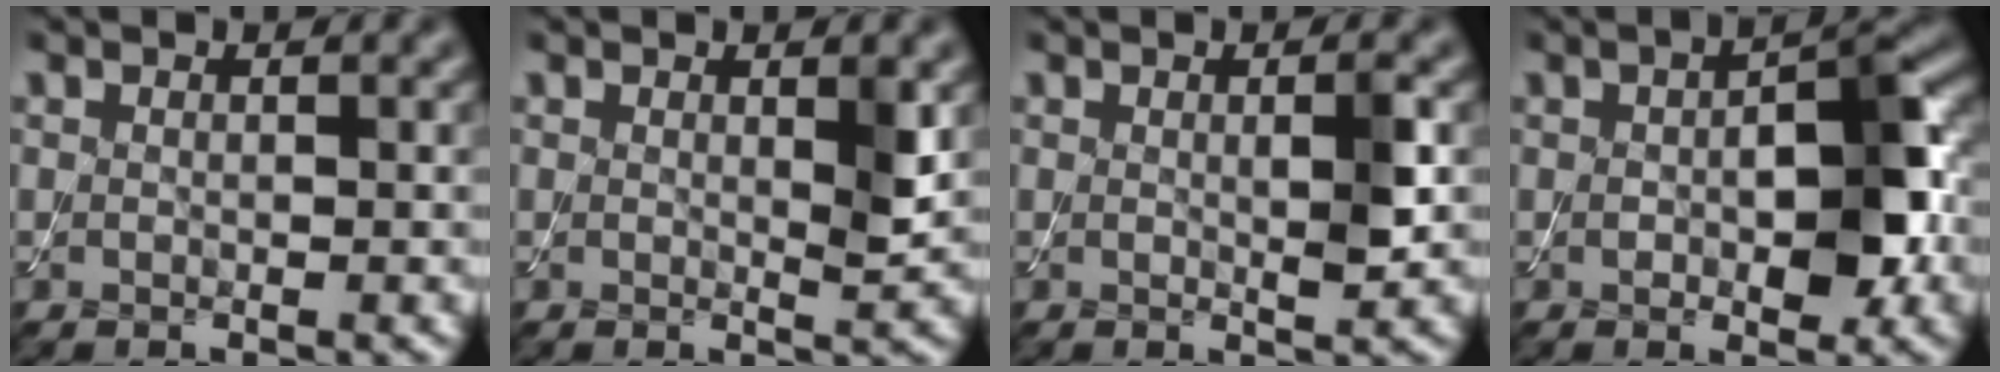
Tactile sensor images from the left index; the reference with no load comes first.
{"total": 1.7, "force": [0.6, 0.2, 1.6], "torque": [-0.019, -0.006, 0.006]}
{"total": 2.2, "force": [0.3, 0.2, 2.1], "torque": [-0.032, -0.004, 0.003]}
{"total": 6.3, "force": [-0.4, 2.9, 5.5], "torque": [-0.083, 0.003, -0.008]}